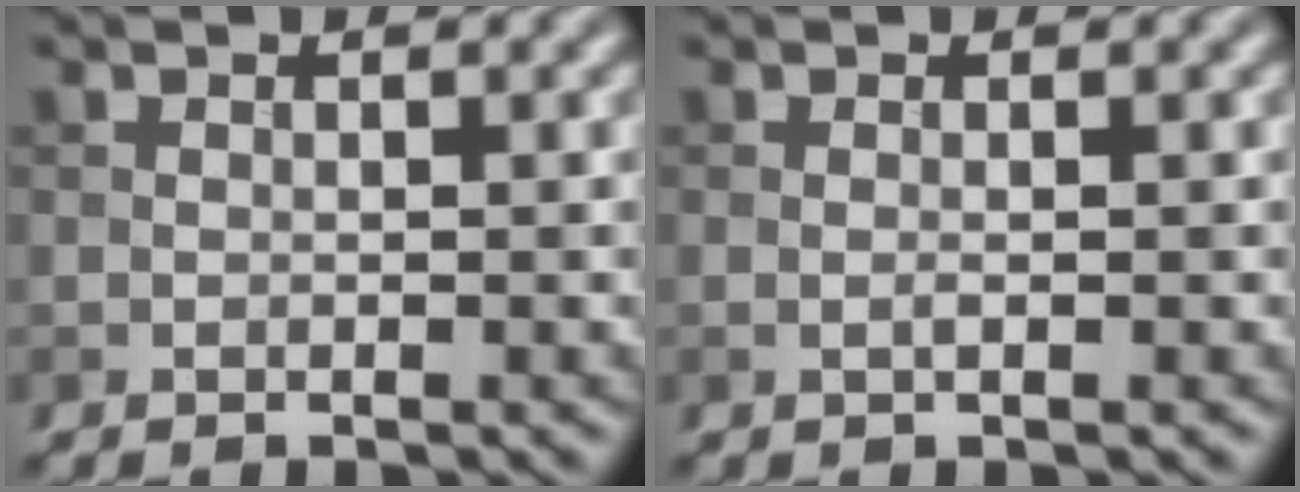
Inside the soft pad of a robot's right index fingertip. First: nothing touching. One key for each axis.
{"total": 0.5, "fx": -0.1, "fy": 0.1, "fz": 0.5, "tx": -0.013, "ty": -0.002, "tz": -0.002}